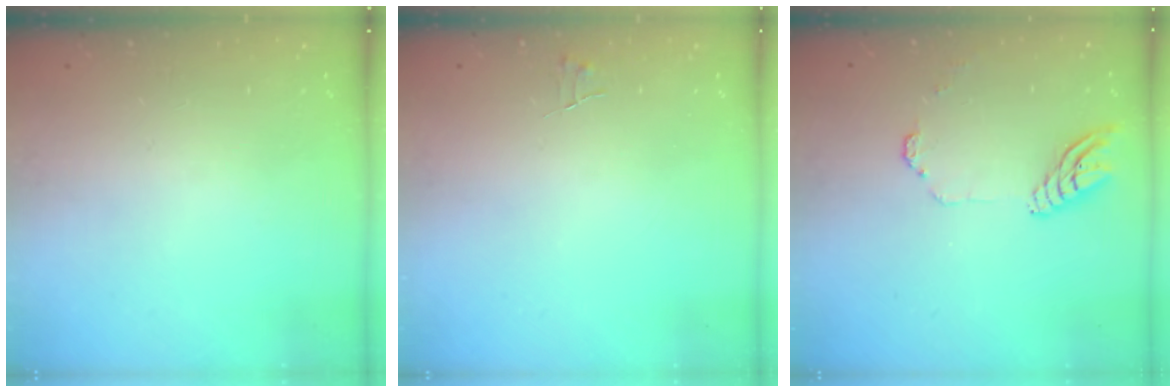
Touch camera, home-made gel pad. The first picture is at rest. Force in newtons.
{"total": 3.9, "press": 3.9, "slide": 0.4}
{"total": 10.5, "press": 10.4, "slide": 1.1}